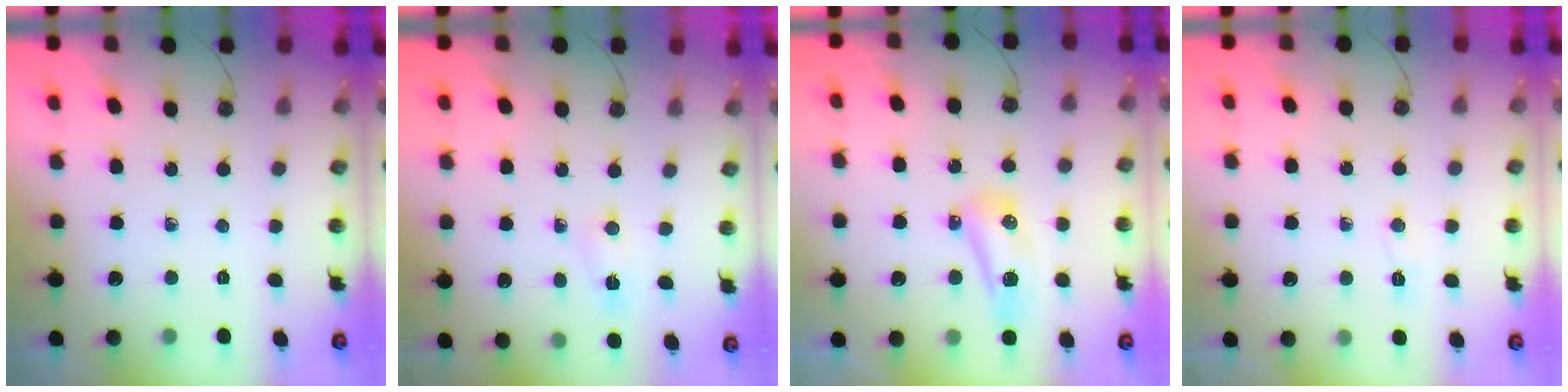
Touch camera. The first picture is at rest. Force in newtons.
{"total": 2.1, "press": 2.0, "slide": 0.4}
{"total": 8.3, "press": 8.3, "slide": 0.9}
{"total": 20.2, "press": 5.7, "slide": 19.4}